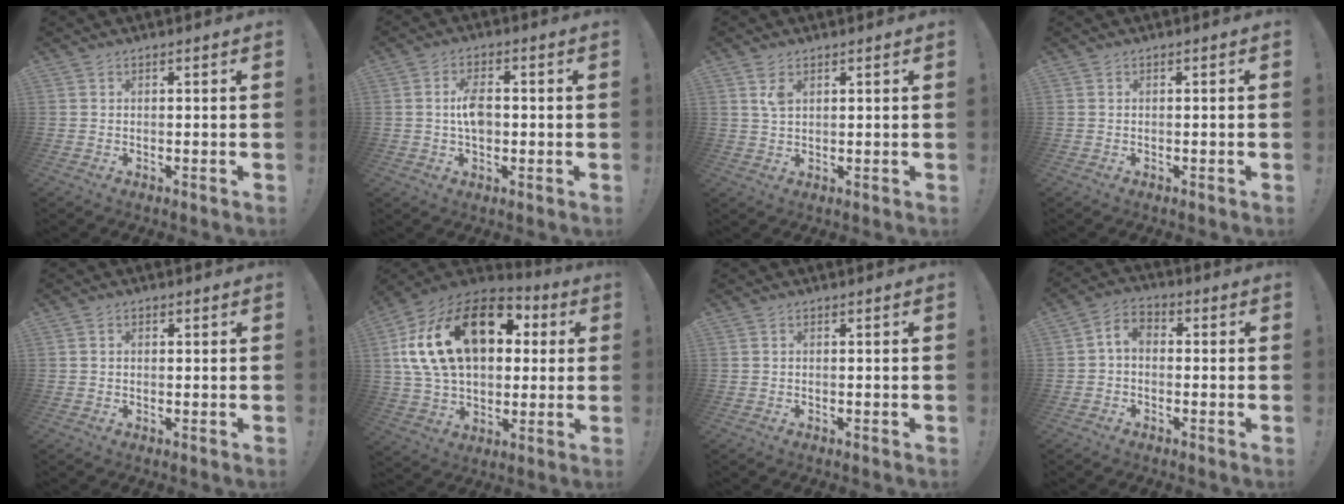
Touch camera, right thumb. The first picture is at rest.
{"total": 6.9, "force": [-0.3, 4.1, 5.6], "torque": [-0.103, 0.010, -0.008]}
{"total": 3.4, "force": [1.7, 1.7, 2.4], "torque": [-0.041, -0.004, 0.028]}
{"total": 0.0}
{"total": 0.9, "force": [-0.2, 0.7, 0.4], "torque": [-0.006, 0.003, -0.004]}
{"total": 25.6, "force": [8.0, 15.9, 18.4], "torque": [-0.323, -0.022, 0.150]}
{"total": 0.0}
{"total": 4.3, "force": [-0.6, 3.0, 3.0], "torque": [-0.059, 0.010, -0.010]}